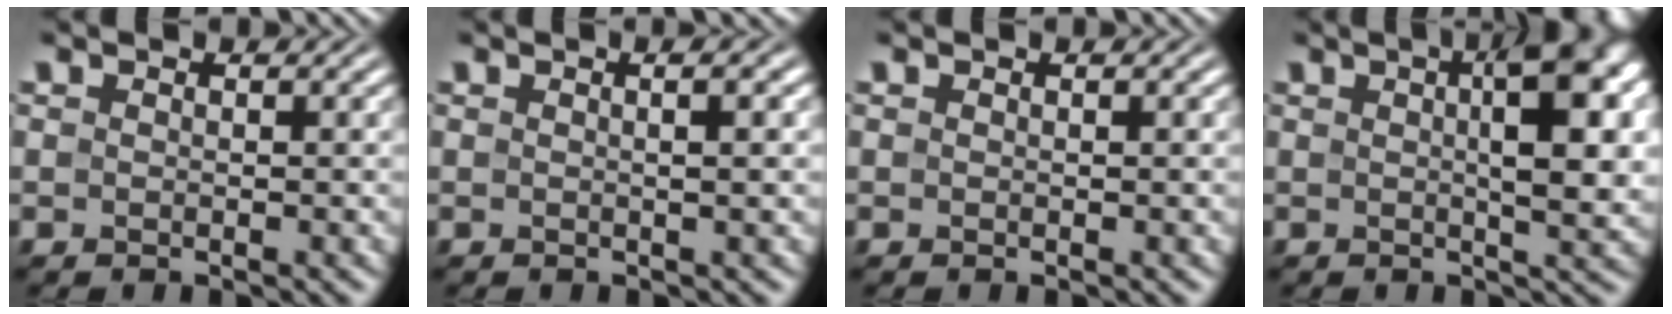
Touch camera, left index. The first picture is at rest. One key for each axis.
{"total": 2.7, "fx": 0.7, "fy": 1.0, "fz": 2.5, "tx": -0.018, "ty": 0.009, "tz": -0.008}
{"total": 0.0}
{"total": 7.9, "fx": 1.9, "fy": 2.2, "fz": 7.3, "tx": -0.090, "ty": 0.010, "tz": 0.028}